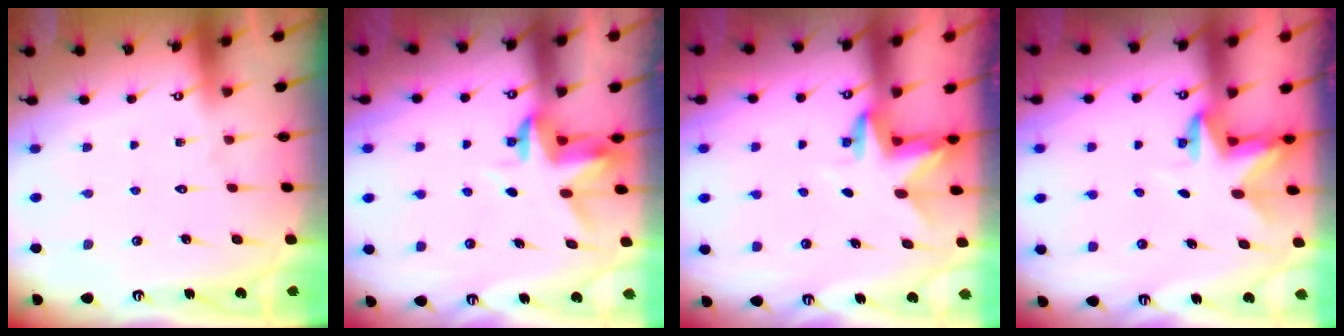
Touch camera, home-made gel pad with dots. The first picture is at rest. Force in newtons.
{"total": 3.6, "press": 3.6, "slide": 0.2}
{"total": 3.2, "press": 3.2, "slide": 0.1}
{"total": 2.9, "press": 2.9, "slide": 0.1}